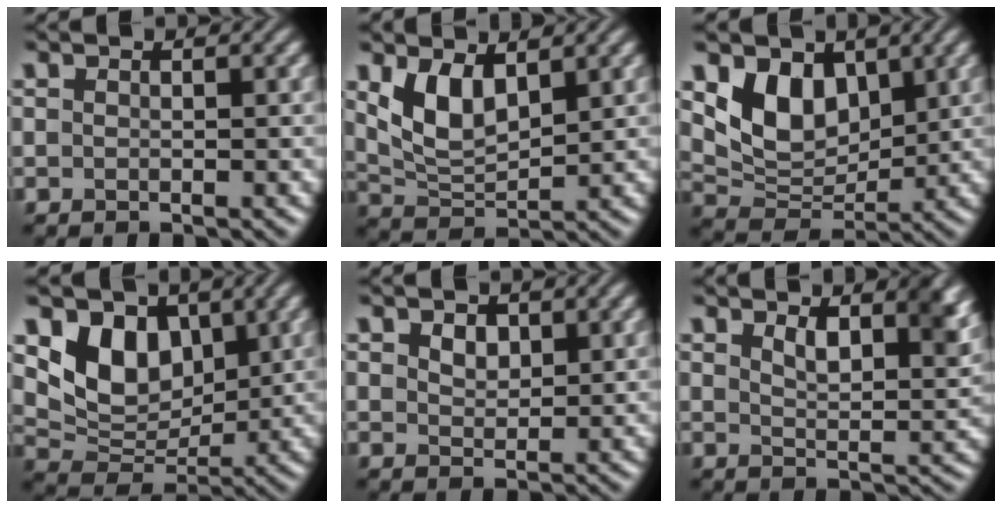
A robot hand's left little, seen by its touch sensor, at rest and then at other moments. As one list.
[{"total": 4.6, "force": [2.1, 2.3, 3.3], "torque": [-0.074, -0.007, 0.046]}, {"total": 5.6, "force": [2.5, 3.8, 3.2], "torque": [-0.062, -0.015, 0.044]}, {"total": 6.1, "force": [2.5, 4.4, 3.5], "torque": [-0.061, -0.013, 0.042]}, {"total": 1.7, "force": [1.0, 1.1, 0.9], "torque": [-0.019, 0.000, 0.020]}, {"total": 4.8, "force": [2.8, 1.9, 3.4], "torque": [-0.056, -0.008, 0.044]}]